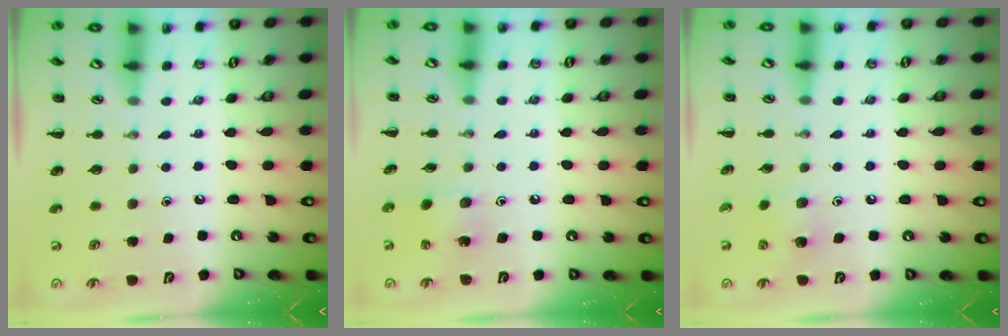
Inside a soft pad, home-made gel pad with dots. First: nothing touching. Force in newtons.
{"total": 3.9, "press": 3.7, "slide": 1.1}
{"total": 5.6, "press": 5.4, "slide": 1.4}